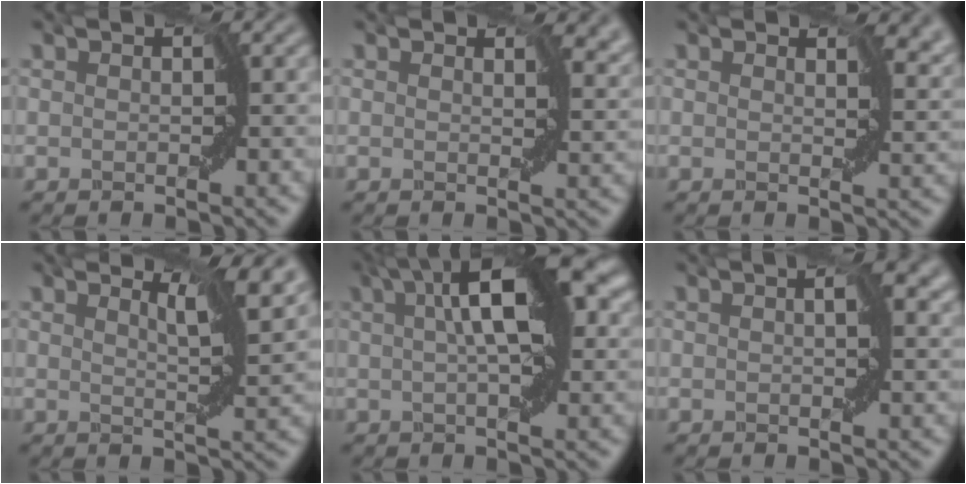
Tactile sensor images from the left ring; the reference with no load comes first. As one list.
[{"total": 3.4, "force": [1.6, 1.9, 2.2], "torque": [-0.028, -0.005, 0.022]}, {"total": 3.8, "force": [1.9, 2.0, 2.6], "torque": [-0.033, -0.005, 0.026]}, {"total": 4.2, "force": [2.3, 0.5, 3.4], "torque": [-0.049, 0.005, 0.030]}, {"total": 9.1, "force": [3.0, 2.7, 8.2], "torque": [-0.122, 0.014, 0.038]}, {"total": 2.7, "force": [0.7, 1.1, 2.4], "torque": [-0.039, 0.000, 0.007]}]